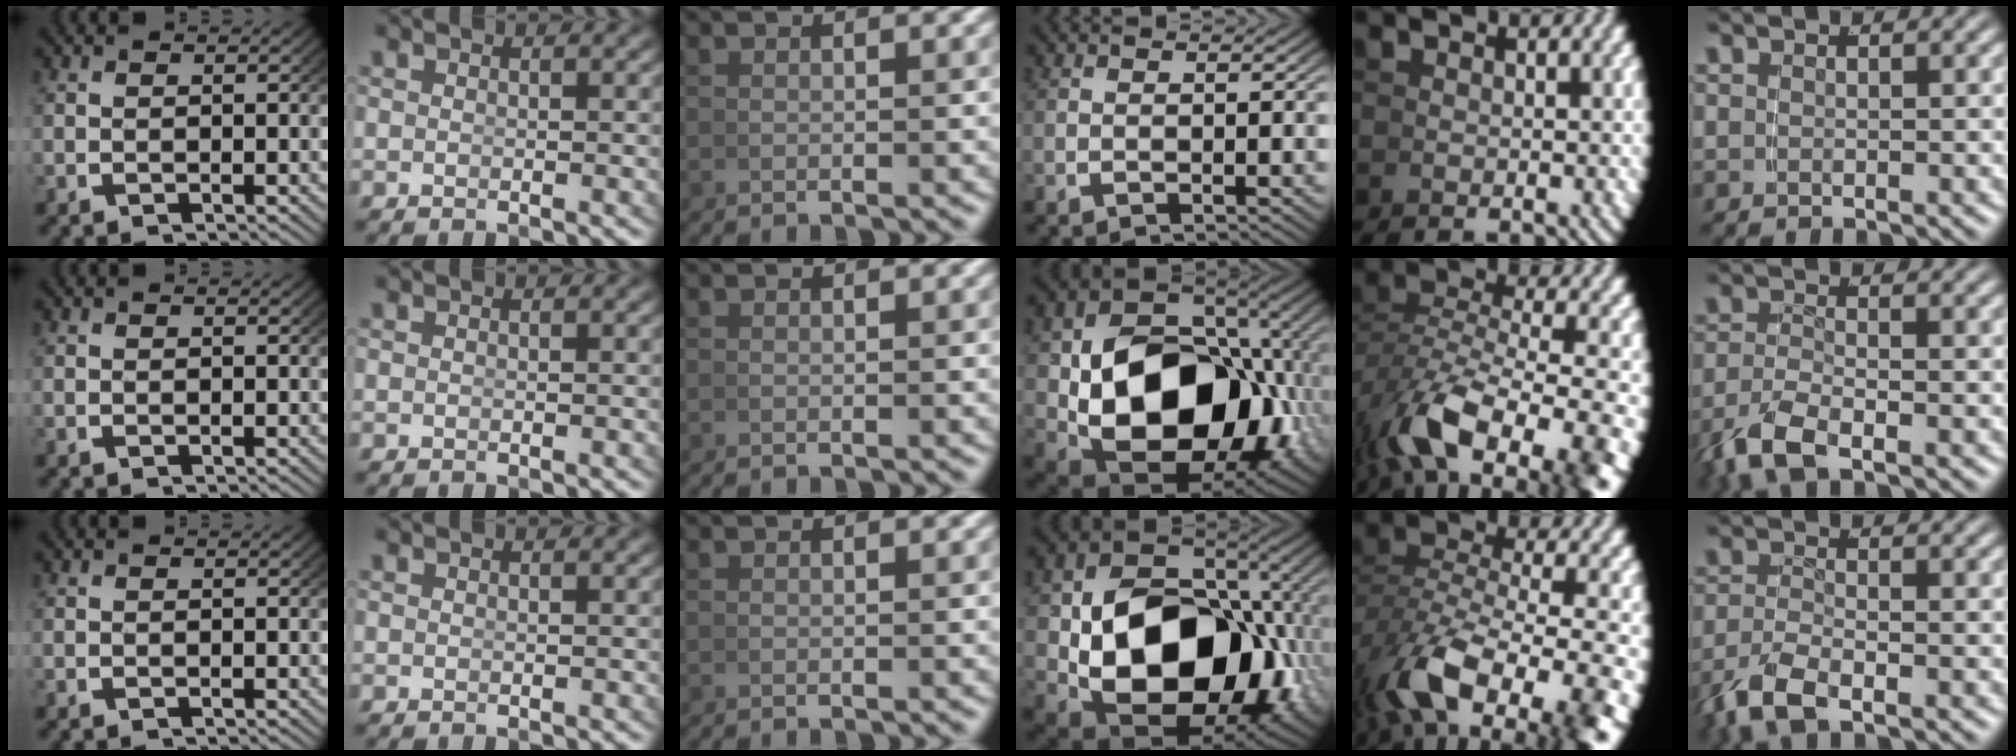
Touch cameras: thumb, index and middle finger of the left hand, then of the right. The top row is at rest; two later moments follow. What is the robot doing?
{"motion": "grasp_and_lifting", "object": "calculator"}